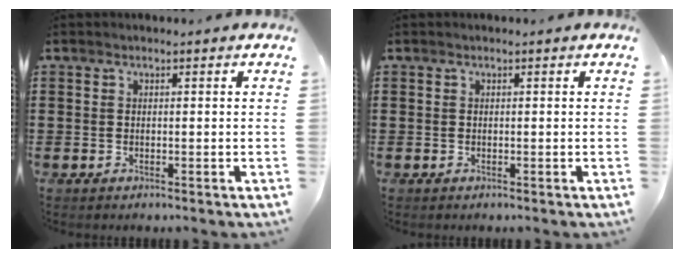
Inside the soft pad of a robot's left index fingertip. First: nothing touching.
{"total": 0.0}